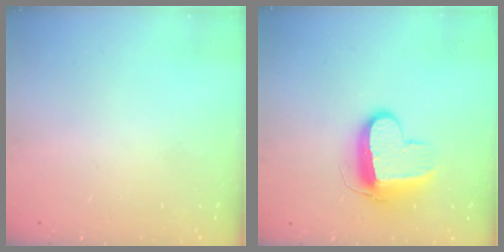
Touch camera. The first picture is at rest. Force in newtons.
{"total": 11.3, "press": 11.3, "slide": 1.1}